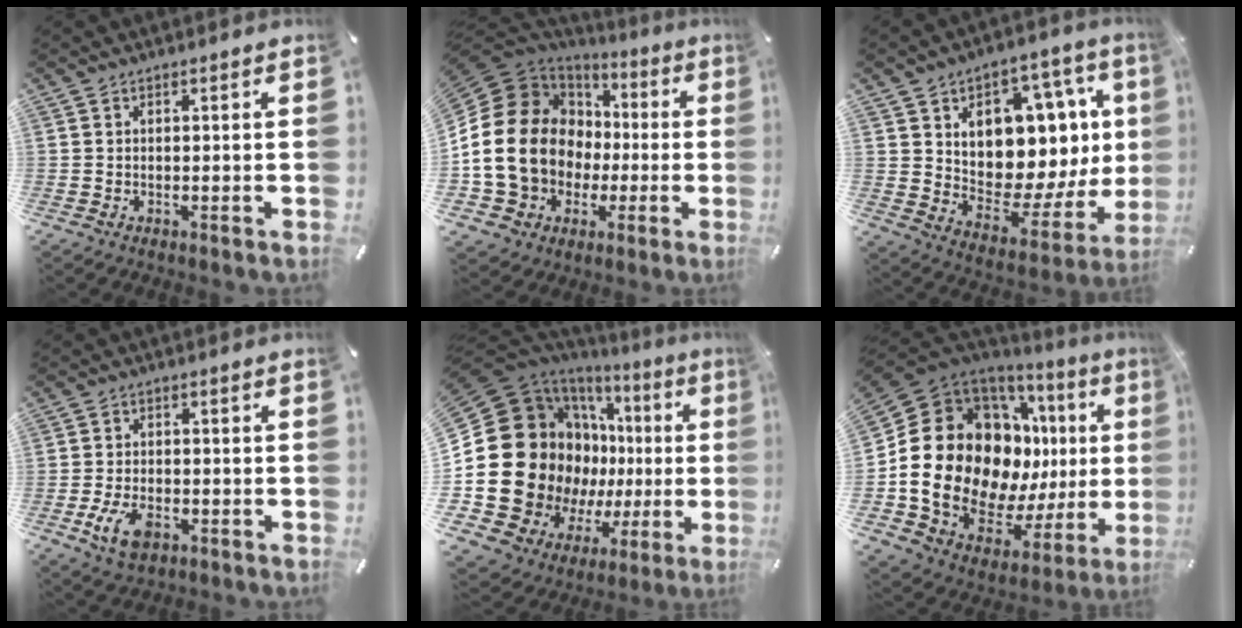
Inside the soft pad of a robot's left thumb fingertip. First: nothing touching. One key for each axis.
{"total": 22.1, "fx": -0.6, "fy": 18.6, "fz": 11.8, "tx": -0.255, "ty": -0.011, "tz": 0.011}
{"total": 12.6, "fx": 3.7, "fy": 8.9, "fz": 8.2, "tx": -0.101, "ty": -0.062, "tz": 0.057}
{"total": 7.0, "fx": -2.9, "fy": 4.2, "fz": 4.8, "tx": -0.114, "ty": 0.005, "tz": -0.057}
{"total": 29.1, "fx": 0.6, "fy": 21.4, "fz": 19.6, "tx": -0.336, "ty": -0.059, "tz": 0.069}
{"total": 26.8, "fx": 2.3, "fy": 18.8, "fz": 19.0, "tx": -0.325, "ty": -0.059, "tz": 0.078}